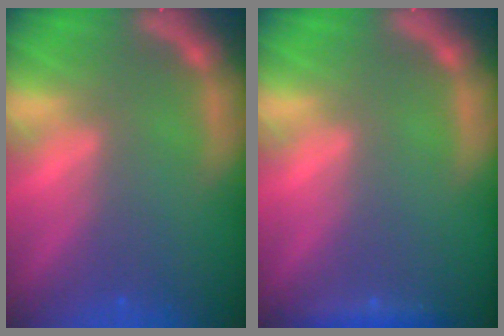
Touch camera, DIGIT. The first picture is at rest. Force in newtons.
{"total": 1.4}